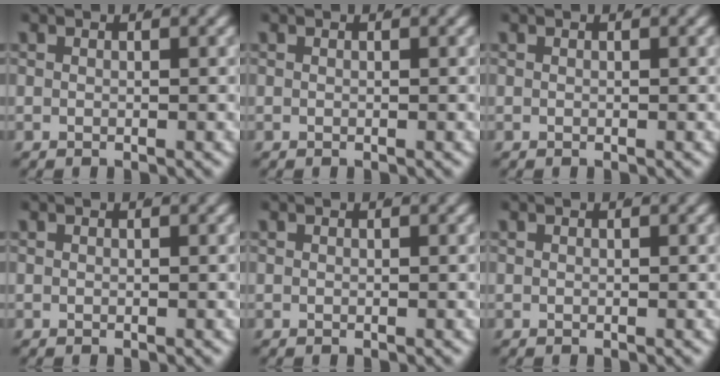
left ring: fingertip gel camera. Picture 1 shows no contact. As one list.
[{"total": 0.0}, {"total": 0.0}, {"total": 0.0}, {"total": 0.0}, {"total": 0.0}]